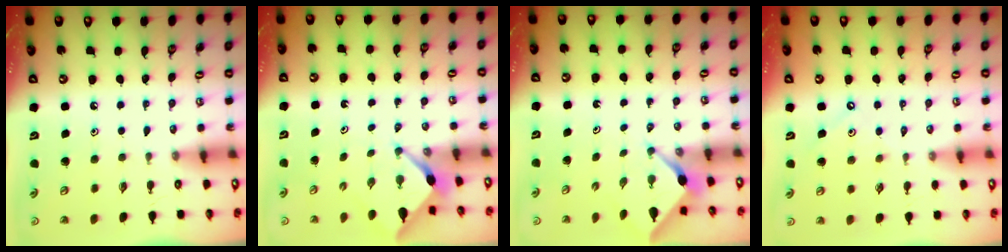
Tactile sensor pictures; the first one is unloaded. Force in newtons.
{"total": 2.4, "press": 2.4, "slide": 0.2}
{"total": 2.4, "press": 2.4, "slide": 0.3}
{"total": 3.6, "press": 3.6, "slide": 0.5}